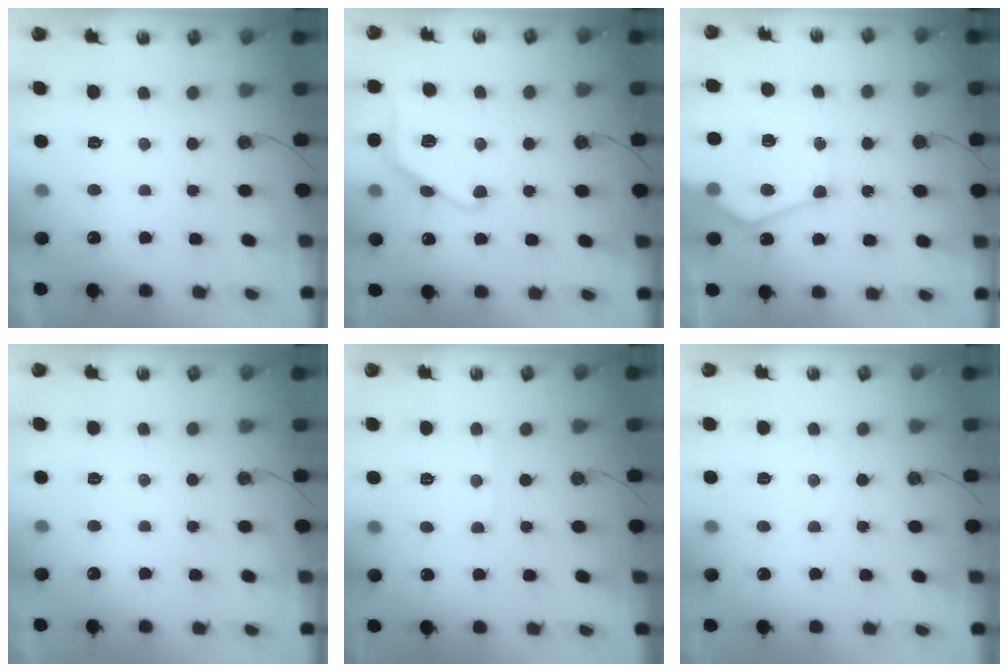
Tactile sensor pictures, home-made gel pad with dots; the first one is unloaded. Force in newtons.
{"total": 12.2, "press": 12.2, "slide": 0.6}
{"total": 17.2, "press": 17.1, "slide": 1.8}
{"total": 0.0}
{"total": 2.5, "press": 2.5, "slide": 0.4}
{"total": 1.9, "press": 1.9, "slide": 0.3}